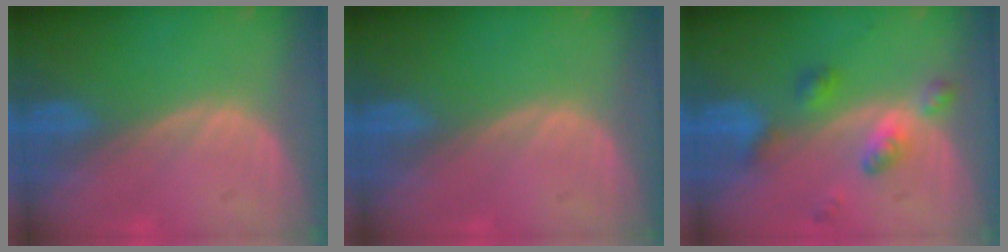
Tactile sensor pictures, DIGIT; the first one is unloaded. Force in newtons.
{"total": 0.0}
{"total": 5.2, "press": 5.2, "slide": 0.1}